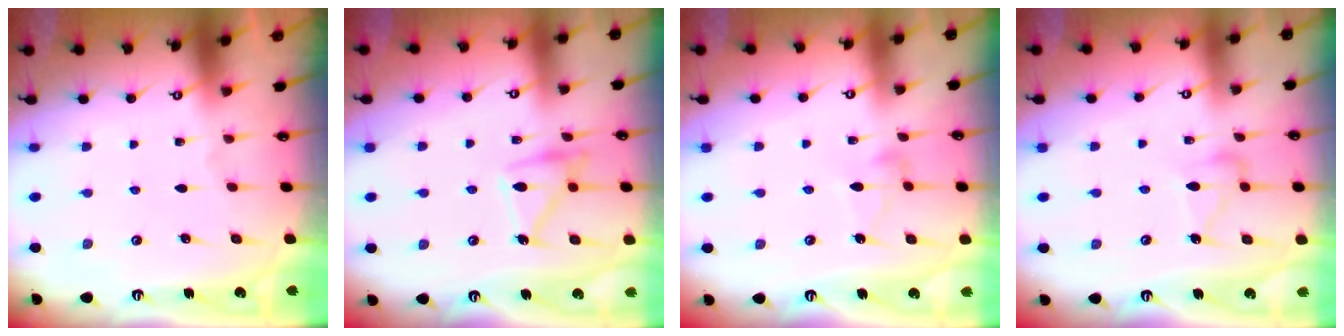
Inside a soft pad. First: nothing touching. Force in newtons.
{"total": 14.1, "press": 14.1, "slide": 0.9}
{"total": 3.7, "press": 3.7, "slide": 0.1}
{"total": 7.0, "press": 7.0, "slide": 0.5}